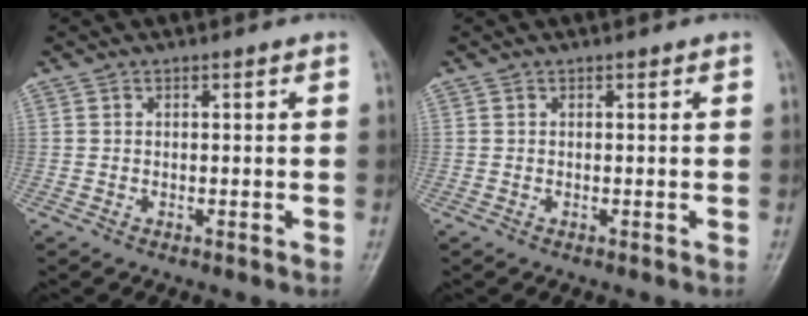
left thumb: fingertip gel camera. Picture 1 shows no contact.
{"total": 0.0}